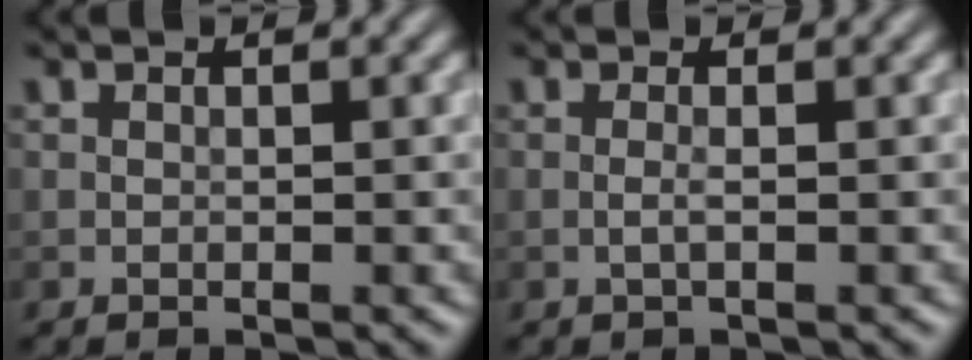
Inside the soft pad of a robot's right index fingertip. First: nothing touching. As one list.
[{"total": 0.9, "force": [-0.2, 0.1, 0.8], "torque": [-0.018, 0.000, -0.006]}]